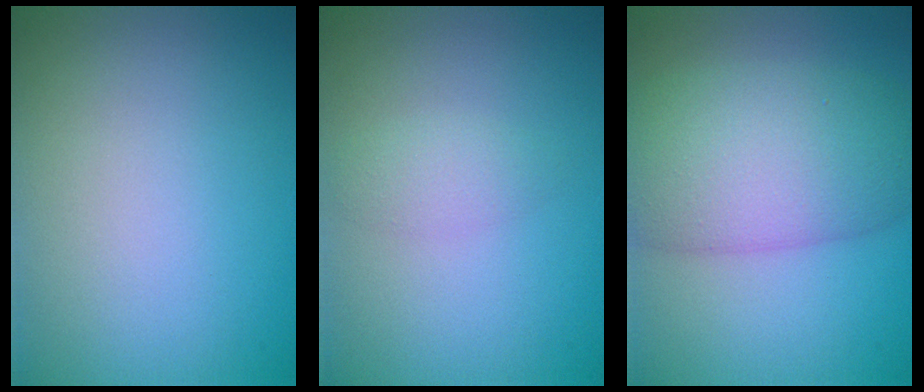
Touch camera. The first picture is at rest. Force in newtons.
{"total": 1.5, "press": 1.5, "slide": 0.0}
{"total": 9.0, "press": 8.9, "slide": 0.3}